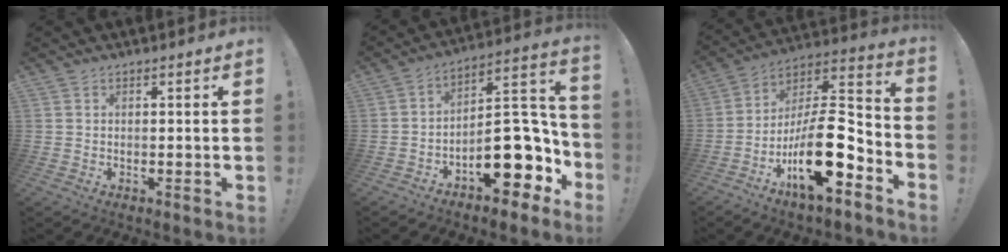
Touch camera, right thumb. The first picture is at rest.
{"total": 18.8, "force": [-6.6, 9.9, 14.5], "torque": [-0.177, 0.038, -0.090]}
{"total": 20.3, "force": [-8.1, 7.5, 17.0], "torque": [-0.294, 0.039, -0.128]}